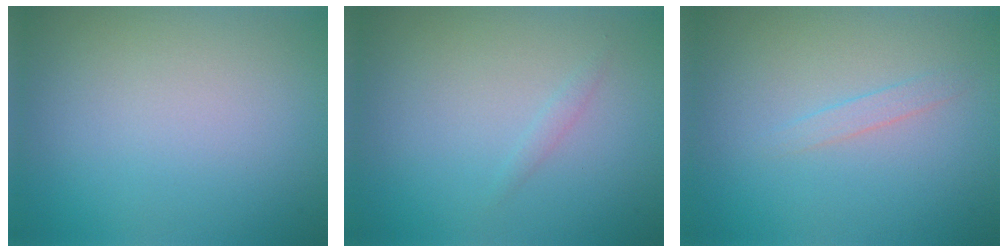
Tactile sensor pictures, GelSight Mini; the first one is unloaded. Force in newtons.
{"total": 0.7, "press": 0.7, "slide": 0.0}
{"total": 1.0, "press": 1.0, "slide": 0.1}